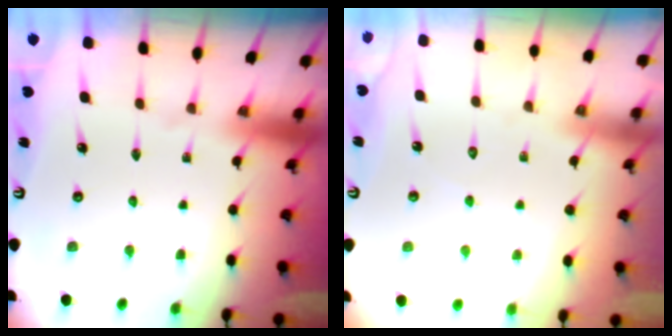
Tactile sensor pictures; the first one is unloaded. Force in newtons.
{"total": 3.5, "press": 3.5, "slide": 0.4}